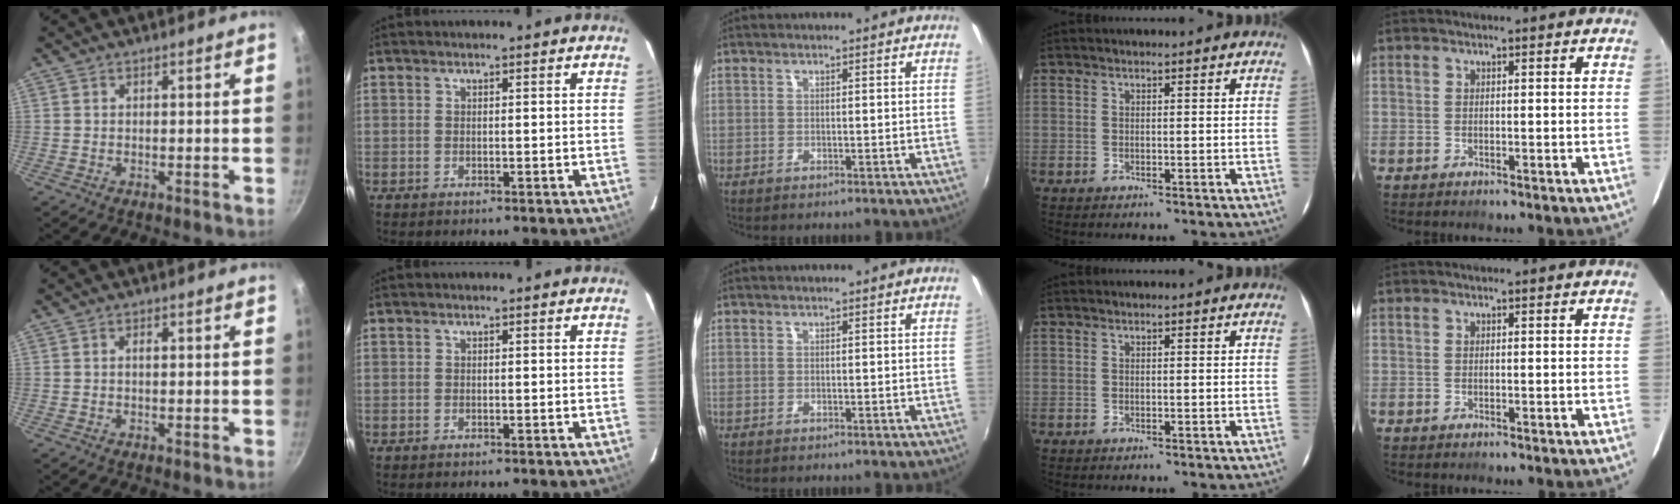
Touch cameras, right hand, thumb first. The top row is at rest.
{"thumb": {"total": 1.2, "force": [0.1, 0.6, 1.0], "torque": [-0.014, 0.004, 0.000]}}